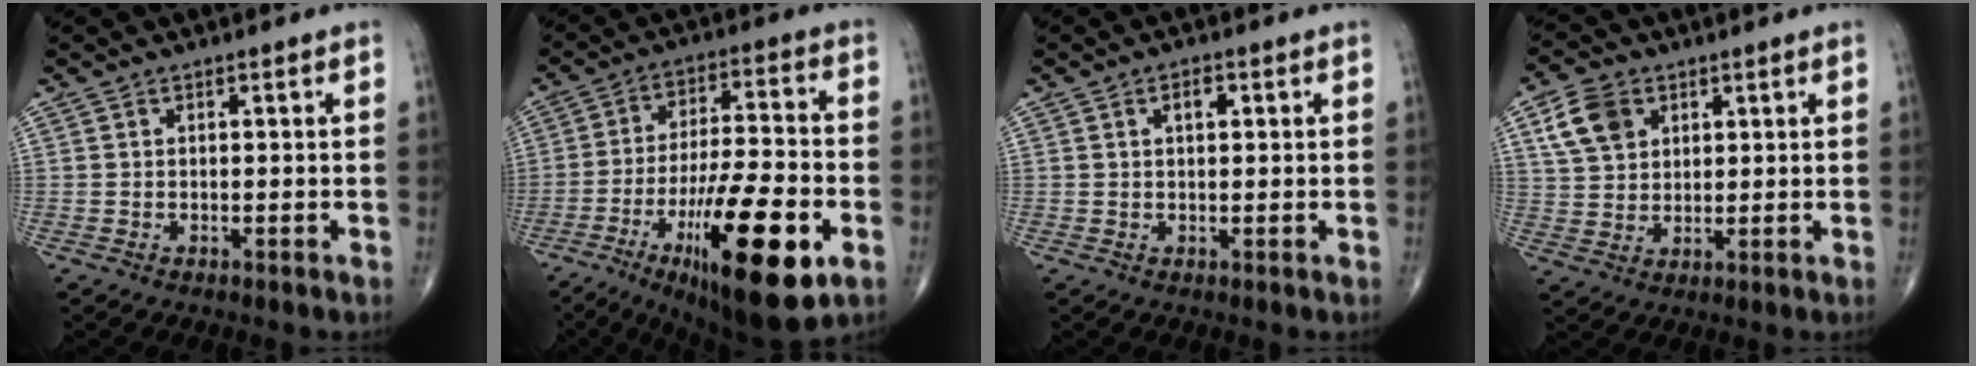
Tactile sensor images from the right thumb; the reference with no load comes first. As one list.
[{"total": 23.1, "force": [-9.2, 6.2, 20.2], "torque": [-0.320, 0.022, -0.140]}, {"total": 2.4, "force": [0.8, 1.3, 1.9], "torque": [-0.028, 0.001, 0.012]}, {"total": 8.0, "force": [3.4, 5.9, 4.2], "torque": [-0.063, -0.006, 0.068]}]